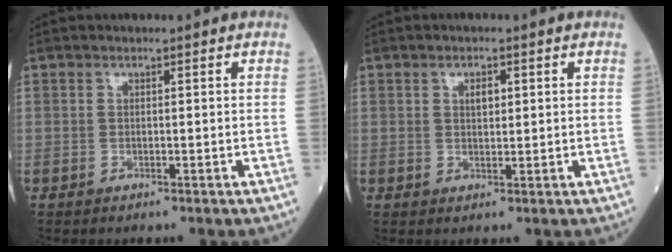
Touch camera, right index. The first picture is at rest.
{"total": 2.0, "force": [0.7, 1.0, 1.6], "torque": [-0.025, -0.001, 0.011]}